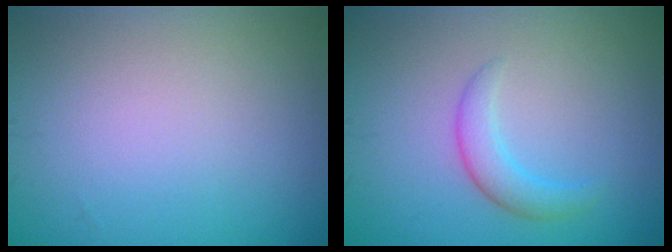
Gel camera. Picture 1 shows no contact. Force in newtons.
{"total": 2.2, "press": 2.2, "slide": 0.2}